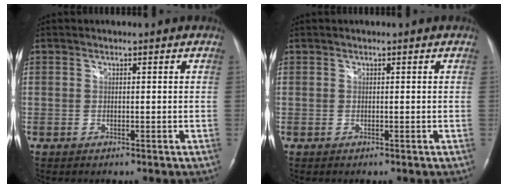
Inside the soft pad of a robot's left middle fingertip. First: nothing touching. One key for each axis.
{"total": 0.0}